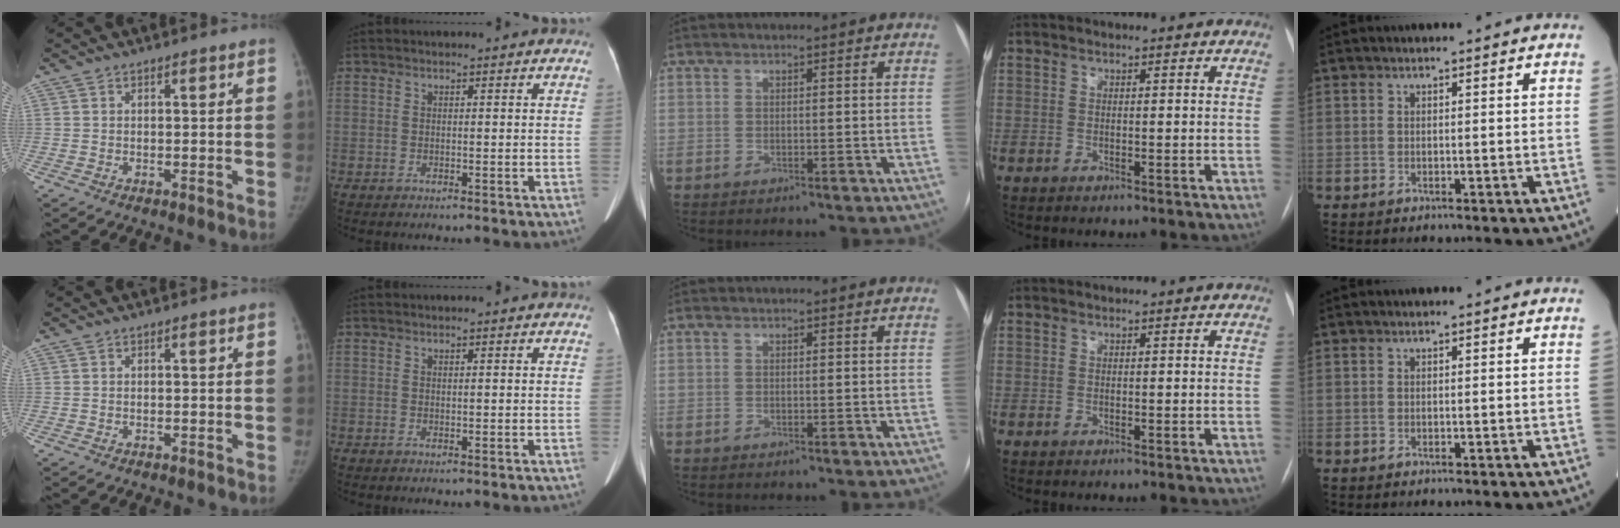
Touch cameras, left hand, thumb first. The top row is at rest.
{}